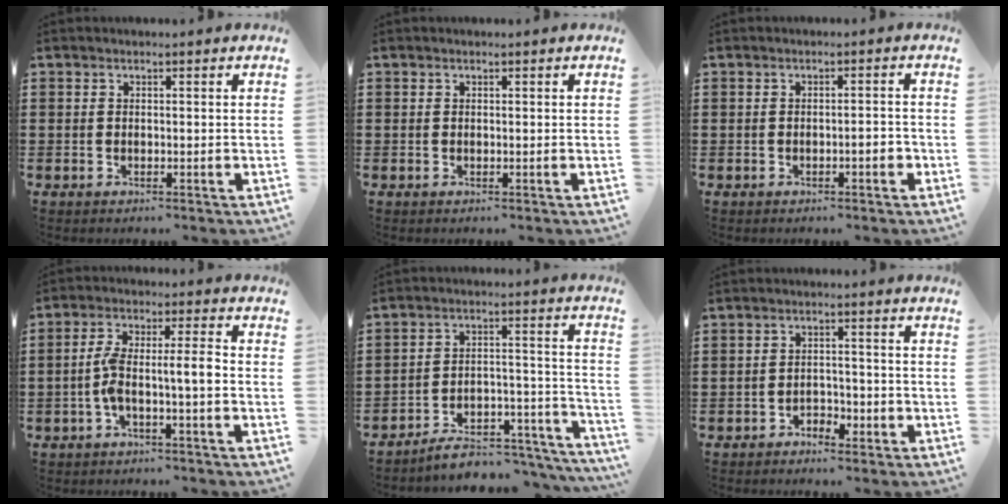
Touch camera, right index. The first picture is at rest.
{"total": 0.0}
{"total": 2.0, "force": [-0.9, 0.4, 1.8], "torque": [-0.032, 0.001, -0.015]}
{"total": 6.3, "force": [-1.4, 1.1, 6.1], "torque": [-0.125, 0.001, -0.033]}
{"total": 6.3, "force": [-5.5, 1.8, 2.5], "torque": [-0.035, 0.011, -0.103]}
{"total": 2.4, "force": [-1.9, 1.1, 0.8], "torque": [-0.021, 0.004, -0.042]}